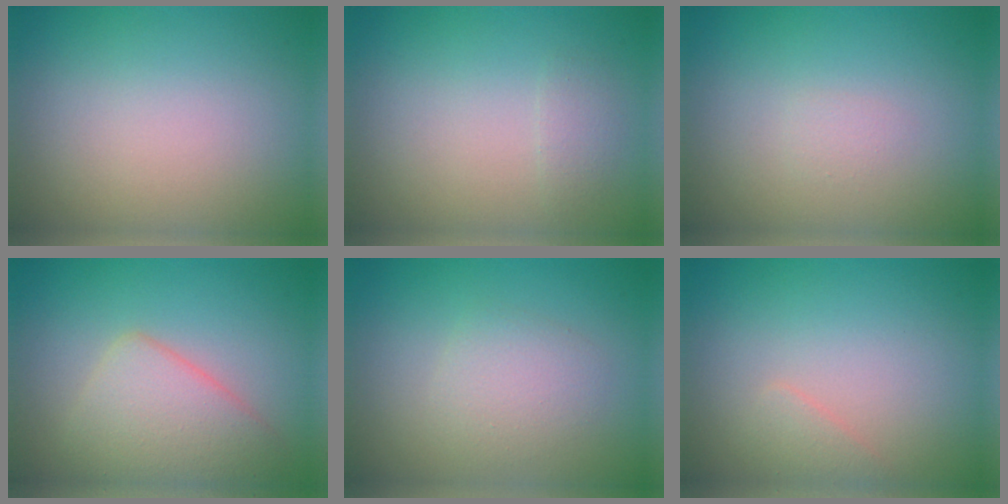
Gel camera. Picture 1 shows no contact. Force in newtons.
{"total": 0.9, "press": 0.9, "slide": 0.0}
{"total": 0.5, "press": 0.5, "slide": 0.1}
{"total": 4.9, "press": 4.9, "slide": 0.2}
{"total": 2.3, "press": 2.3, "slide": 0.1}
{"total": 0.9, "press": 0.9, "slide": 0.1}